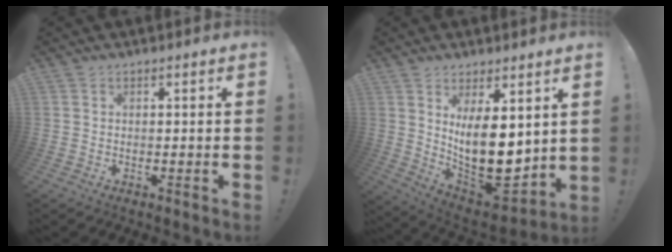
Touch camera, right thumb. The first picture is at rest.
{"total": 15.6, "force": [2.4, 8.0, 13.2], "torque": [-0.211, -0.055, 0.053]}